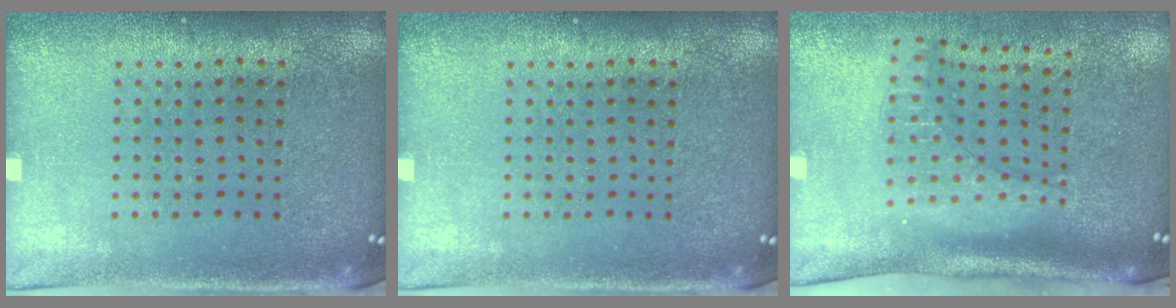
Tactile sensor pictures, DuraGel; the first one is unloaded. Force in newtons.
{"total": 0.0}
{"total": 2.2, "press": 1.6, "slide": 1.5}